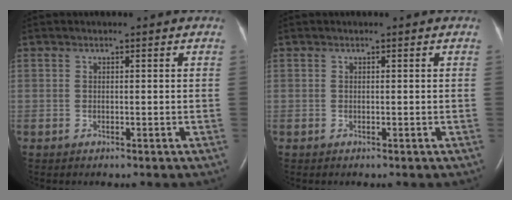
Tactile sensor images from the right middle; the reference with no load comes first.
{"total": 0.0}